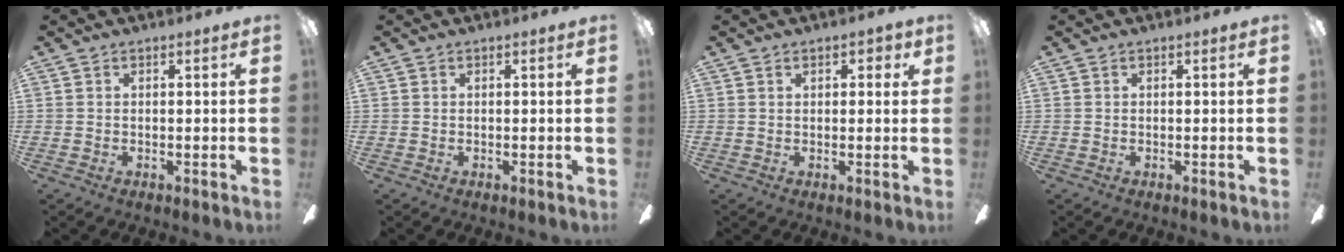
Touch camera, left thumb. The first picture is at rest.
{"total": 0.0}
{"total": 3.2, "force": [1.4, 1.6, 2.4], "torque": [-0.025, -0.002, 0.018]}
{"total": 0.0}